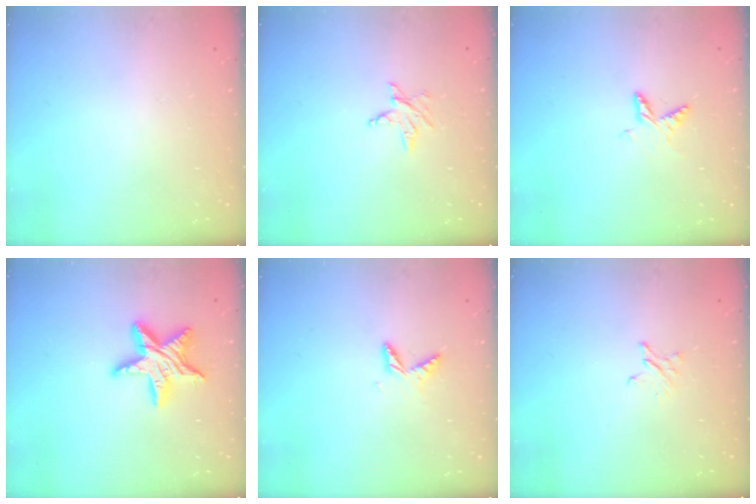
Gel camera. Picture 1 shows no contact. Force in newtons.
{"total": 3.4, "press": 3.4, "slide": 0.5}
{"total": 6.3, "press": 6.3, "slide": 0.8}
{"total": 13.2, "press": 13.2, "slide": 0.6}
{"total": 5.4, "press": 5.3, "slide": 0.5}
{"total": 2.0, "press": 2.0, "slide": 0.2}